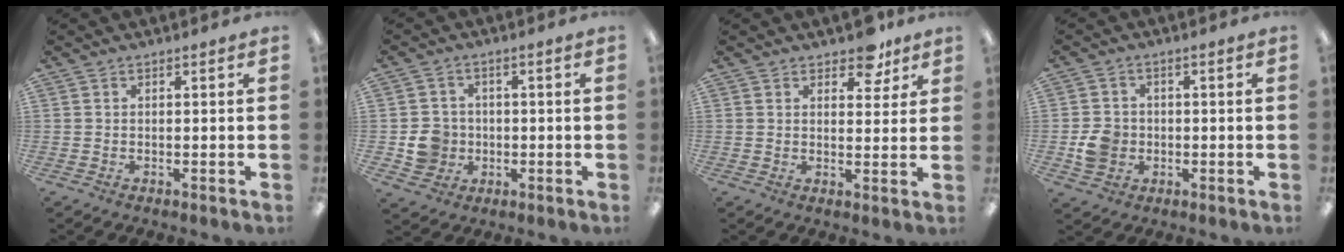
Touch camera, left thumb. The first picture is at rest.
{"total": 6.6, "force": [-1.1, 6.2, 1.8], "torque": [-0.029, 0.014, -0.015]}
{"total": 6.7, "force": [5.0, 3.3, 2.9], "torque": [-0.021, -0.026, 0.085]}
{"total": 5.5, "force": [-1.2, 4.9, 2.1], "torque": [-0.035, 0.006, -0.019]}